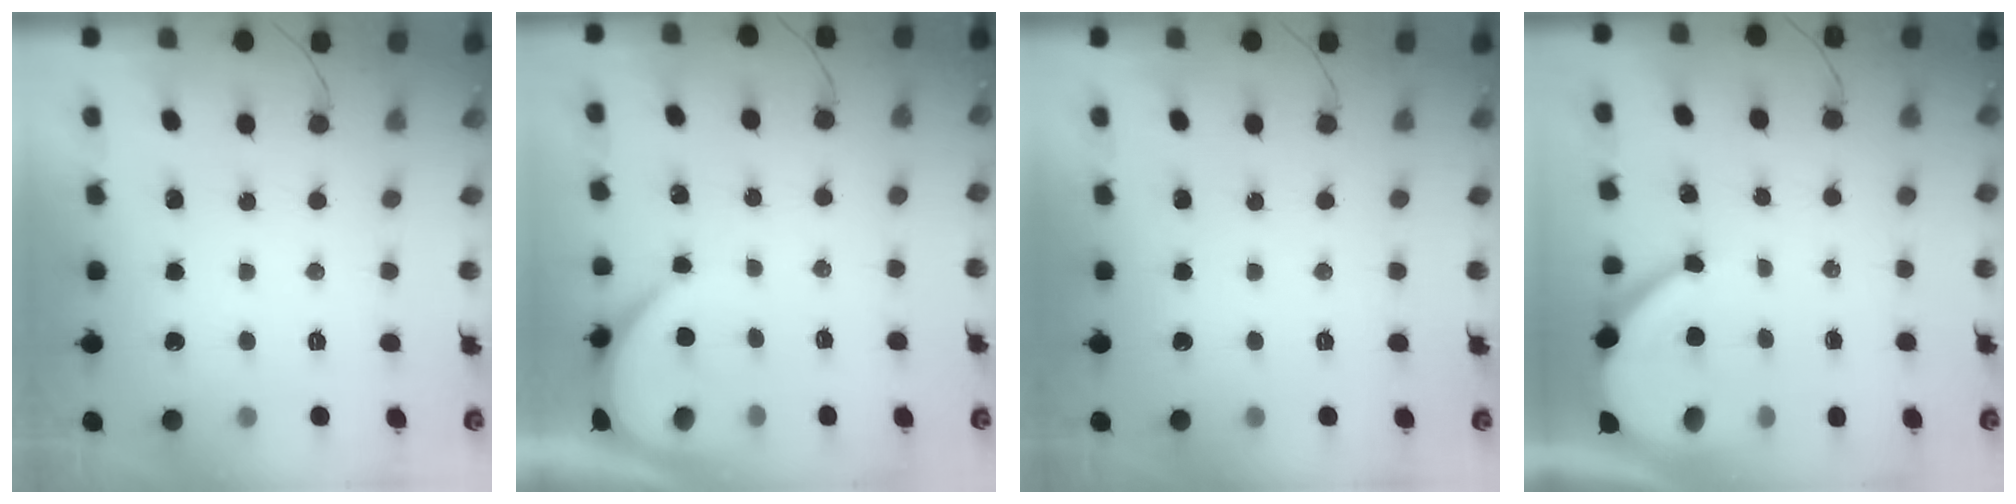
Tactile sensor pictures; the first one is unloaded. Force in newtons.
{"total": 3.9, "press": 3.9, "slide": 0.6}
{"total": 0.0}
{"total": 7.6, "press": 7.6, "slide": 0.7}